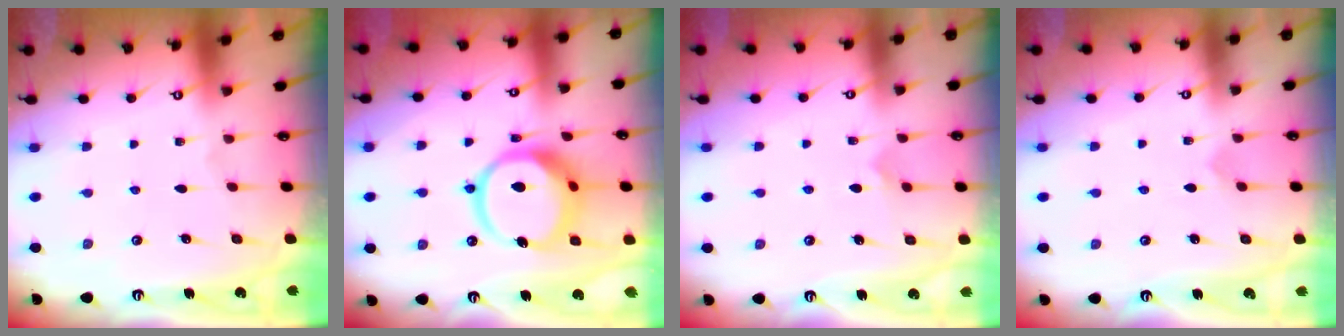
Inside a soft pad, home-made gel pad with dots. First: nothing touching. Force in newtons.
{"total": 15.8, "press": 15.7, "slide": 1.8}
{"total": 3.8, "press": 3.8, "slide": 0.2}
{"total": 2.8, "press": 2.8, "slide": 0.3}